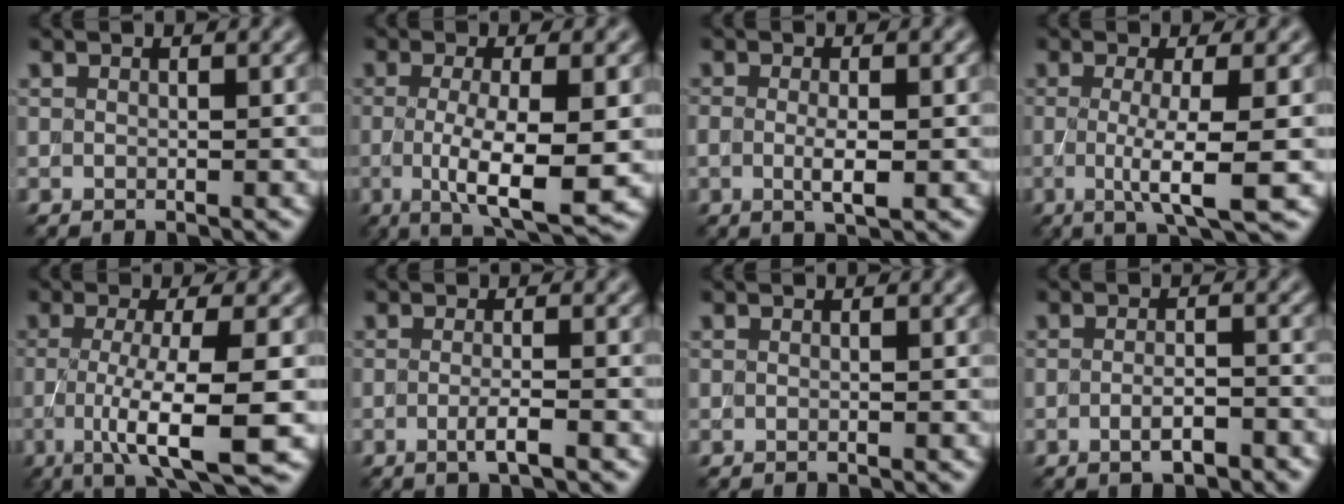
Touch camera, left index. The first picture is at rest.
{"total": 7.6, "force": [-1.1, 1.8, 7.3], "torque": [-0.122, -0.015, -0.014]}
{"total": 2.3, "force": [-0.2, 0.5, 2.2], "torque": [-0.046, -0.006, -0.004]}
{"total": 5.7, "force": [-0.7, 1.1, 5.5], "torque": [-0.092, -0.010, -0.013]}
{"total": 8.8, "force": [-2.2, 1.7, 8.3], "torque": [-0.131, -0.012, -0.043]}
{"total": 2.4, "force": [-0.6, 0.5, 2.3], "torque": [-0.034, -0.001, -0.015]}
{"total": 0.0}
{"total": 2.6, "force": [-1.2, 0.7, 2.1], "torque": [-0.042, -0.003, -0.018]}